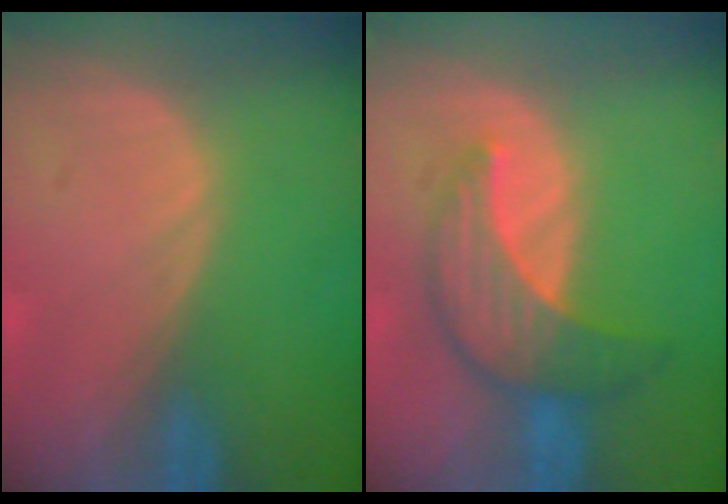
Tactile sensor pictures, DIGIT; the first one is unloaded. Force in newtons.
{"total": 7.3, "press": 7.2, "slide": 0.8}